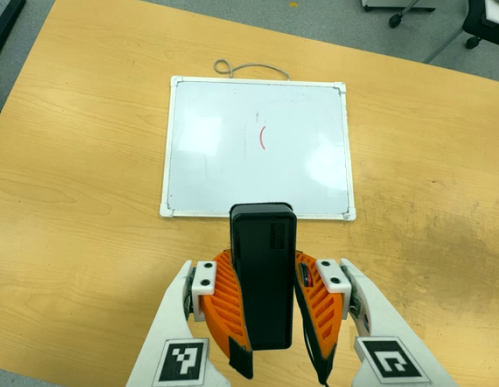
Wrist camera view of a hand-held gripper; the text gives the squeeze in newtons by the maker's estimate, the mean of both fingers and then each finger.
{"total": 11.6, "left": 10.0, "right": 13.2}